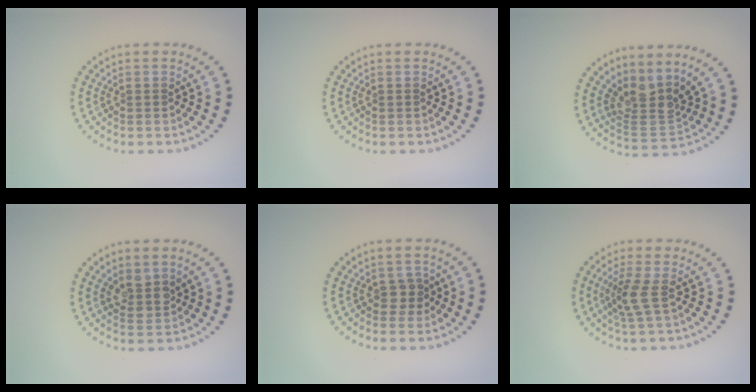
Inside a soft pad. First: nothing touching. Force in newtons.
{"total": 0.0}
{"total": 3.7, "press": 2.6, "slide": 2.6}
{"total": 2.4, "press": 2.1, "slide": 1.2}
{"total": 1.5, "press": 1.4, "slide": 0.6}
{"total": 2.3, "press": 1.8, "slide": 1.5}